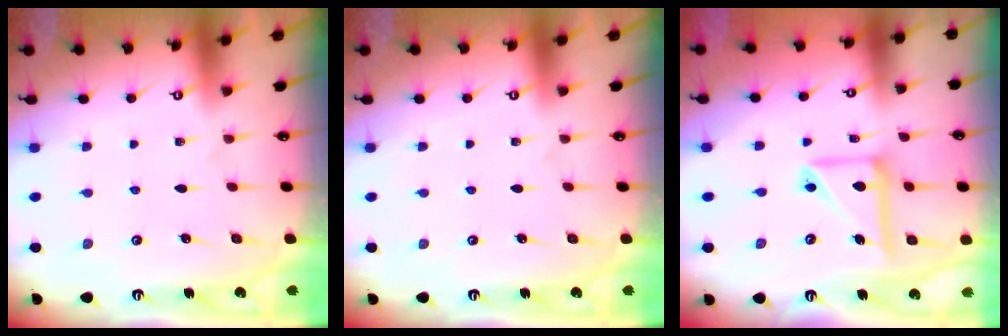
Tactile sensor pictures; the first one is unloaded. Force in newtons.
{"total": 0.0}
{"total": 13.7, "press": 13.6, "slide": 1.7}